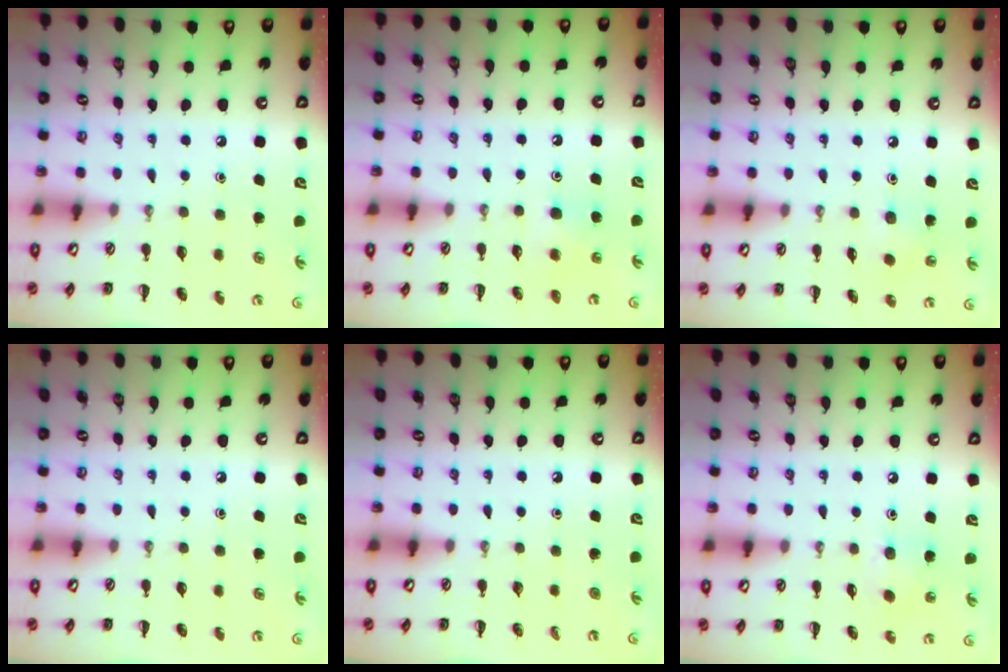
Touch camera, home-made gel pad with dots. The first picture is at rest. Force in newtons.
{"total": 4.2, "press": 4.0, "slide": 1.3}
{"total": 6.2, "press": 6.1, "slide": 1.2}
{"total": 0.0}
{"total": 0.0}
{"total": 6.3, "press": 6.1, "slide": 1.5}